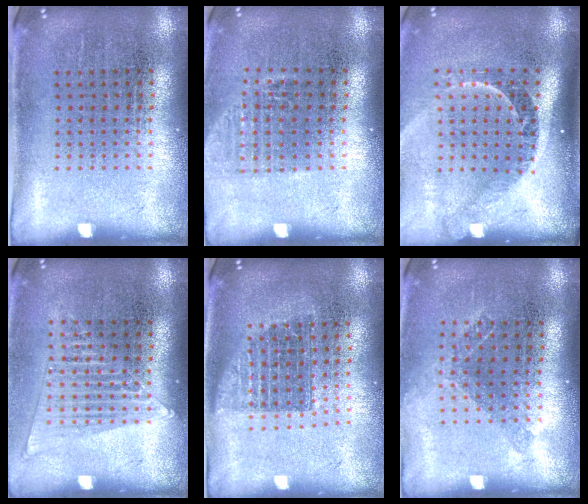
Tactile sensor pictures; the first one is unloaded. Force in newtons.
{"total": 1.1, "press": 1.0, "slide": 0.4}
{"total": 2.3, "press": 1.6, "slide": 1.6}
{"total": 1.5, "press": 1.3, "slide": 0.6}
{"total": 1.3, "press": 1.1, "slide": 0.8}
{"total": 1.2, "press": 0.9, "slide": 0.7}